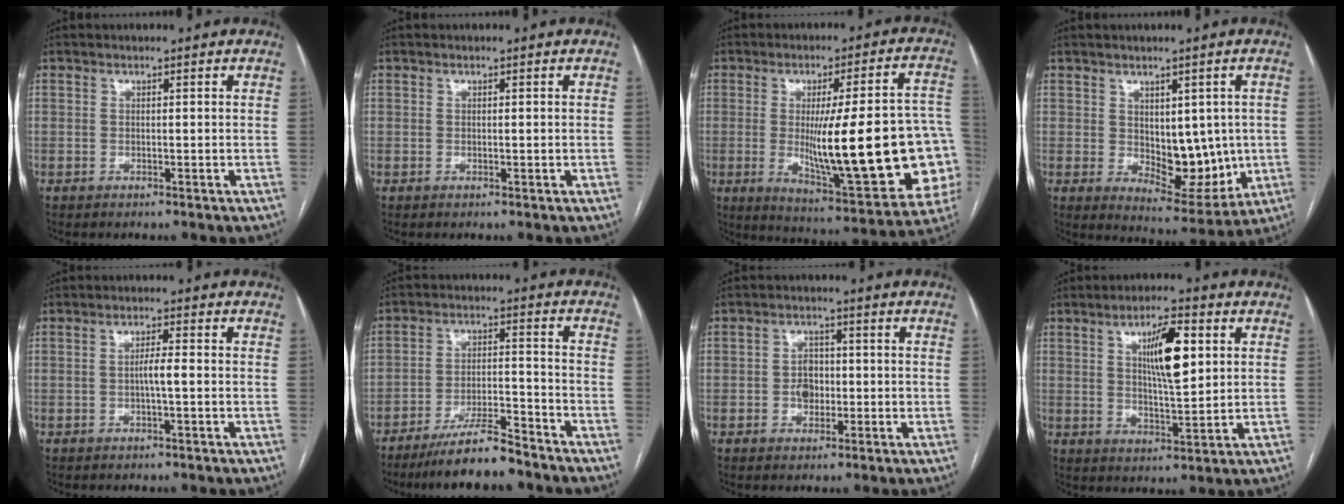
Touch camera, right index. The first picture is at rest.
{"total": 0.5, "force": [0.1, 0.1, 0.5], "torque": [-0.011, -0.002, 0.003]}
{"total": 25.9, "force": [-2.9, 4.1, 25.4], "torque": [-0.285, 0.003, -0.027]}
{"total": 10.1, "force": [-0.1, 5.3, 8.5], "torque": [-0.105, -0.007, 0.021]}
{"total": 2.5, "force": [-0.4, 0.0, 2.4], "torque": [-0.044, 0.001, -0.007]}
{"total": 9.7, "force": [-8.2, 1.0, 5.0], "torque": [-0.082, -0.009, -0.143]}
{"total": 3.6, "force": [-0.5, 2.7, 2.3], "torque": [-0.035, 0.007, -0.007]}
{"total": 9.2, "force": [2.8, 1.9, 8.5], "torque": [-0.146, 0.004, 0.052]}